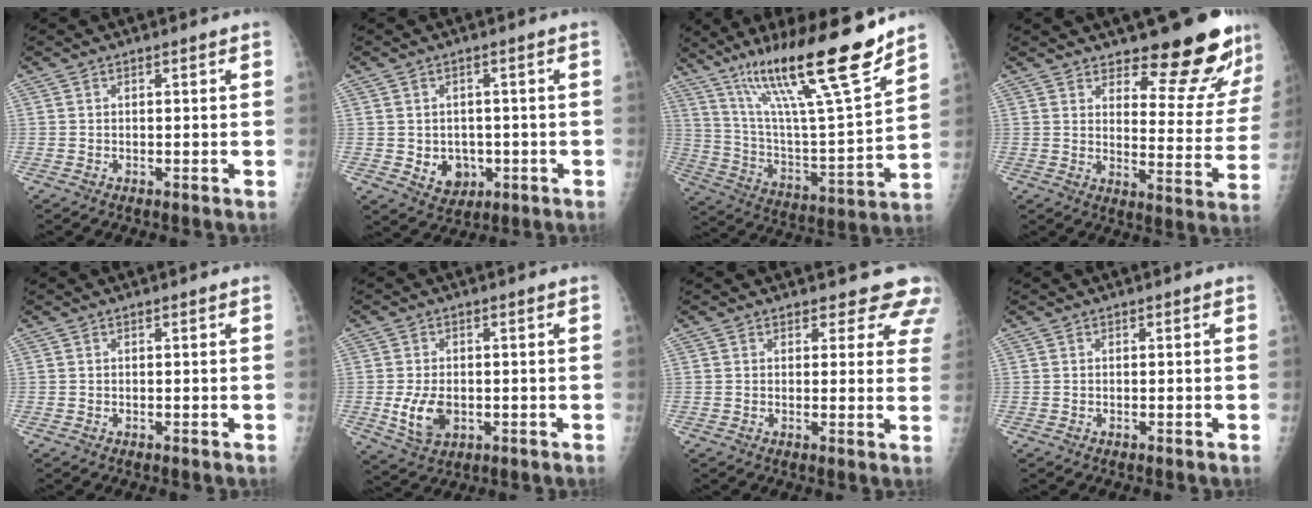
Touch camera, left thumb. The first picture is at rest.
{"total": 5.5, "force": [-1.0, 4.6, 2.9], "torque": [-0.017, 0.002, 0.000]}
{"total": 24.3, "force": [16.3, 2.8, 17.8], "torque": [-0.282, -0.066, 0.285]}
{"total": 16.1, "force": [13.3, 4.4, 8.0], "torque": [-0.059, -0.118, 0.170]}
{"total": 0.0}
{"total": 6.6, "force": [-1.0, 4.3, 4.9], "torque": [-0.086, -0.006, -0.009]}
{"total": 8.3, "force": [7.4, 3.6, 1.3], "torque": [0.040, -0.032, 0.056]}
{"total": 0.0}